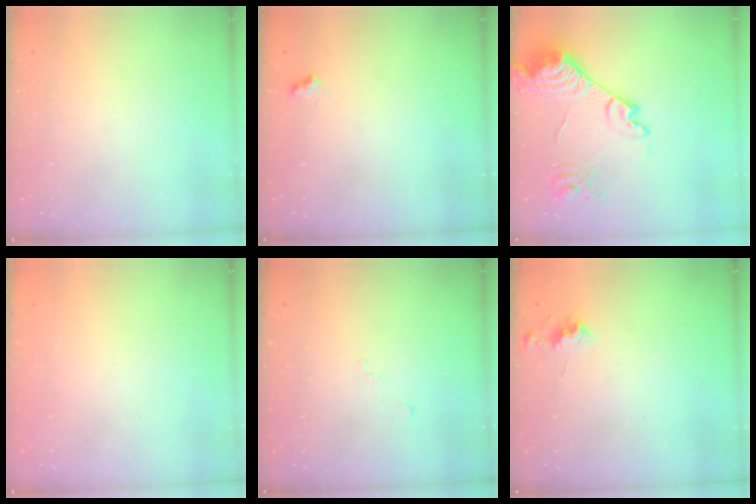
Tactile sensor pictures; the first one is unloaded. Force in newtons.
{"total": 6.0, "press": 6.0, "slide": 0.8}
{"total": 19.0, "press": 18.9, "slide": 1.8}
{"total": 1.5, "press": 1.3, "slide": 0.9}
{"total": 6.6, "press": 6.6, "slide": 0.7}
{"total": 4.0, "press": 3.9, "slide": 0.6}